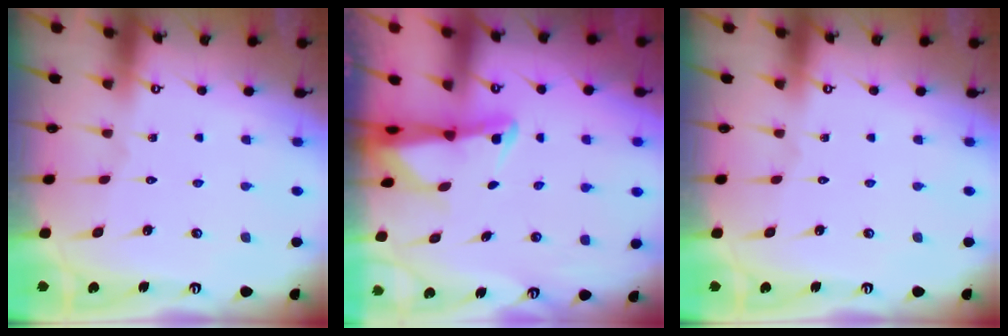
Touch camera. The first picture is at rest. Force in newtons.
{"total": 2.8, "press": 2.7, "slide": 0.4}
{"total": 0.0}